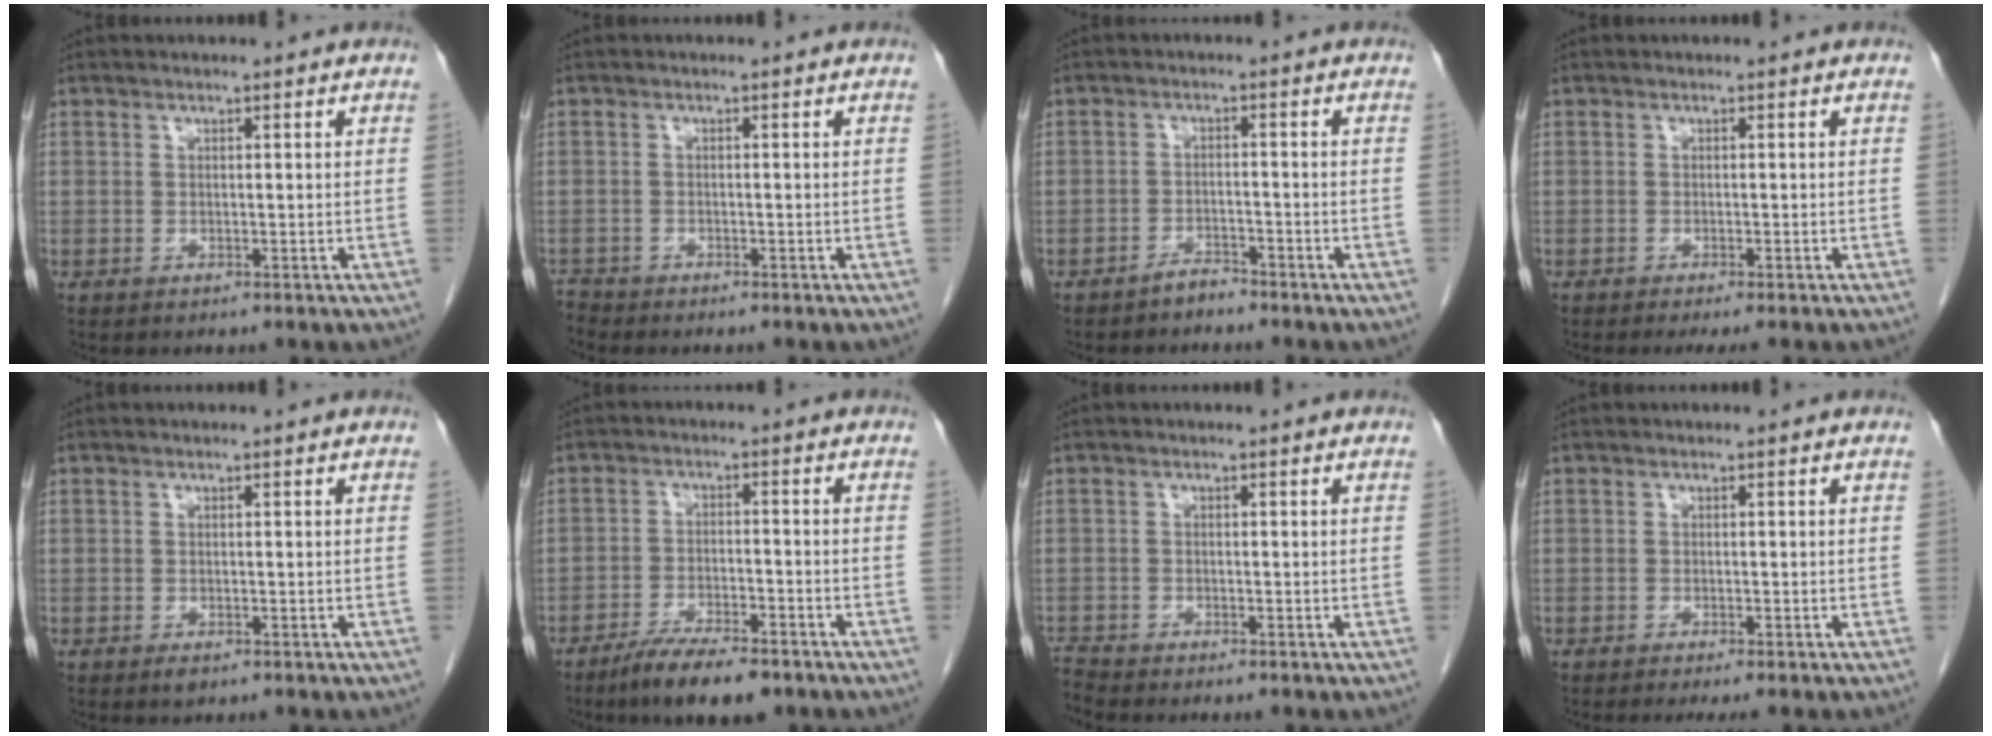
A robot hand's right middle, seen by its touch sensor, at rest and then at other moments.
{"total": 1.5, "force": [-1.5, 0.0, -0.3], "torque": [0.001, -0.008, -0.029]}
{"total": 2.0, "force": [-1.9, 0.4, 0.3], "torque": [-0.002, 0.000, -0.031]}
{"total": 3.2, "force": [-2.6, 0.0, 1.8], "torque": [-0.020, -0.006, -0.036]}
{"total": 0.9, "force": [-0.5, 0.4, 0.6], "torque": [-0.009, -0.001, -0.005]}
{"total": 8.4, "force": [-6.3, 1.9, 5.3], "torque": [-0.086, -0.013, -0.104]}
{"total": 1.7, "force": [-1.6, -0.4, -0.2], "torque": [-0.005, -0.013, -0.032]}
{"total": 3.0, "force": [-2.5, 0.0, 1.7], "torque": [-0.019, -0.007, -0.034]}